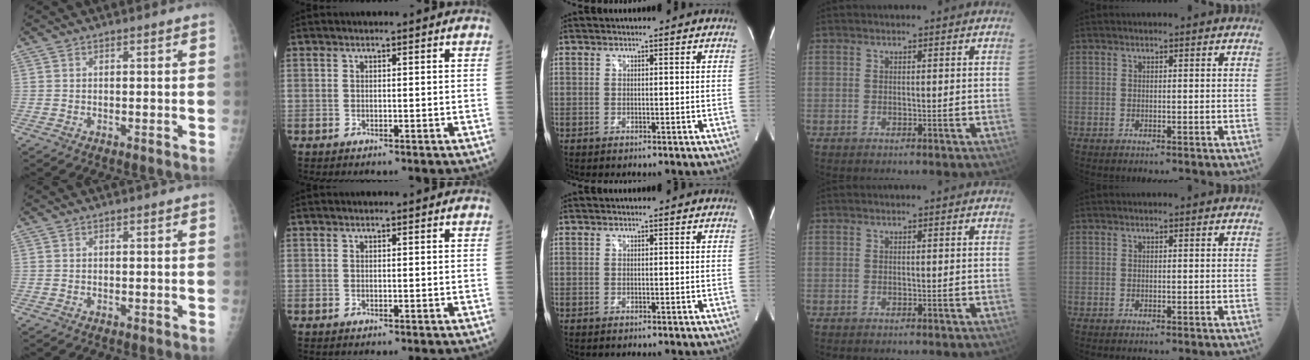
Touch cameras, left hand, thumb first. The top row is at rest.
{}